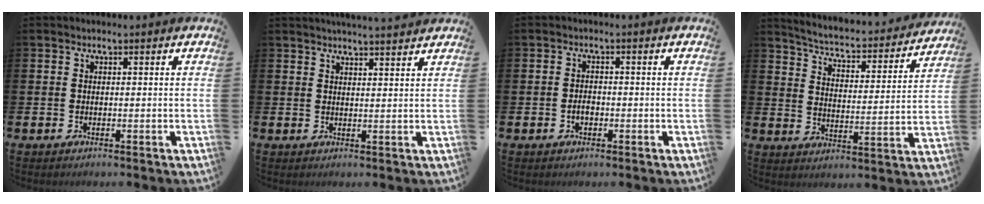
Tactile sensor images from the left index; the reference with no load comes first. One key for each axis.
{"total": 3.0, "fx": 3.0, "fy": -0.4, "fz": 0.2, "tx": -0.009, "ty": -0.014, "tz": 0.055}
{"total": 1.6, "fx": -0.5, "fy": 1.1, "fz": 1.1, "tx": -0.016, "ty": 0.002, "tz": -0.012}
{"total": 4.8, "fx": 4.5, "fy": 0.7, "fz": 1.3, "tx": -0.051, "ty": -0.039, "tz": 0.070}